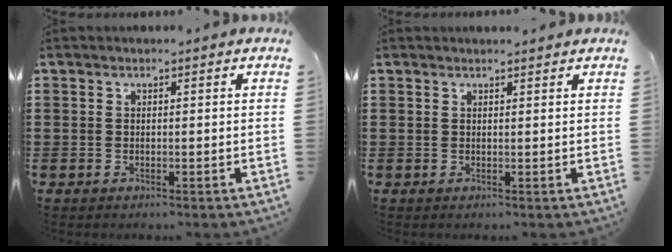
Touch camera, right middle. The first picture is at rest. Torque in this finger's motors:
{"motor_torque": [0.06, -0.05, 0.03, 0.01]}